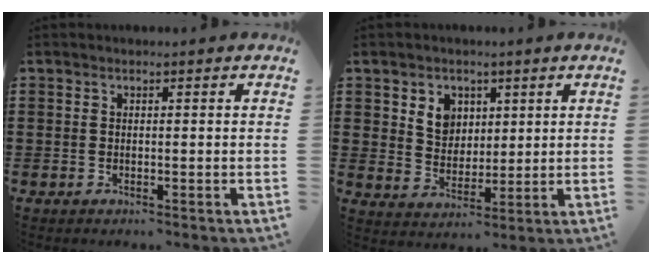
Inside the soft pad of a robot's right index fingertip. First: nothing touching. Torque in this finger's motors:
{"motor_torque": [0.12, -0.02, 0.14, 0.08]}